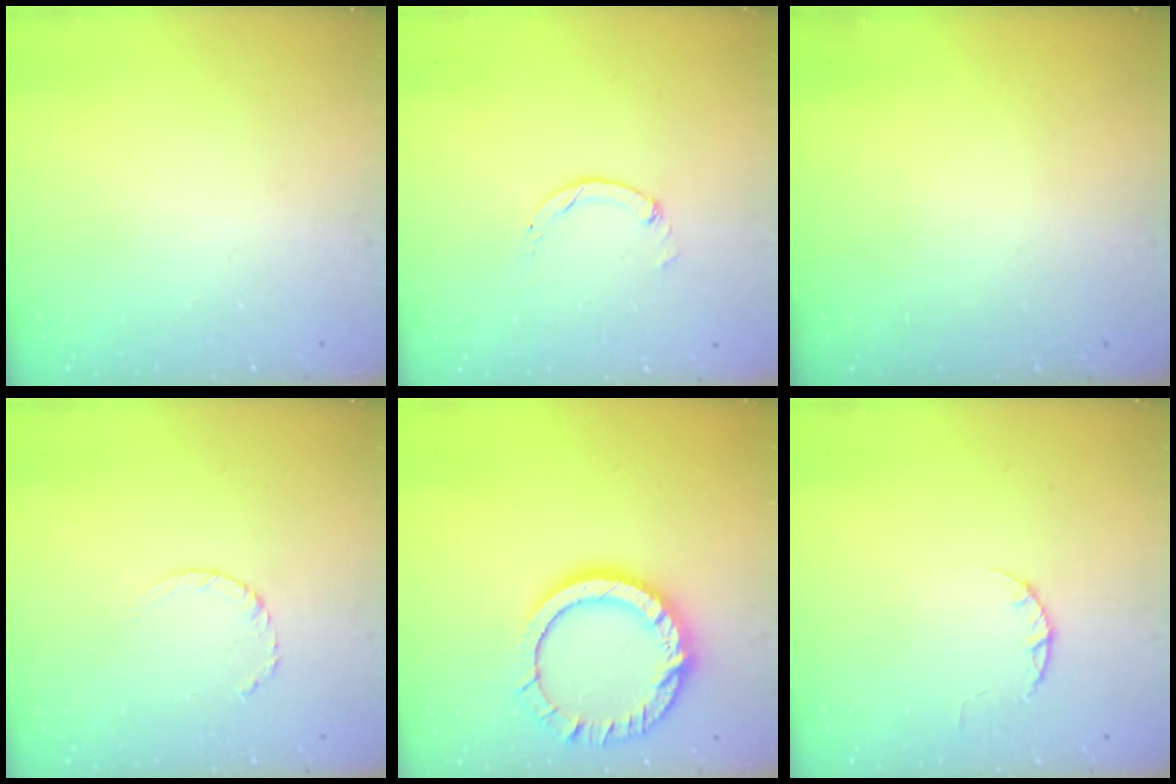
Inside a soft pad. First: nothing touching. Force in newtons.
{"total": 0.0}
{"total": 0.0}
{"total": 3.5, "press": 3.5, "slide": 0.4}
{"total": 15.1, "press": 15.0, "slide": 1.5}
{"total": 2.4, "press": 2.3, "slide": 0.4}